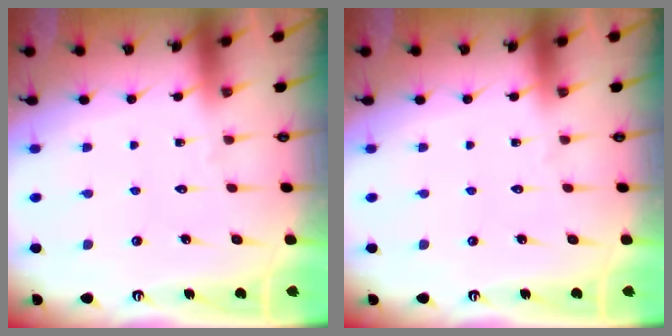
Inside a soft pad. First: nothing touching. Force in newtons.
{"total": 0.0}